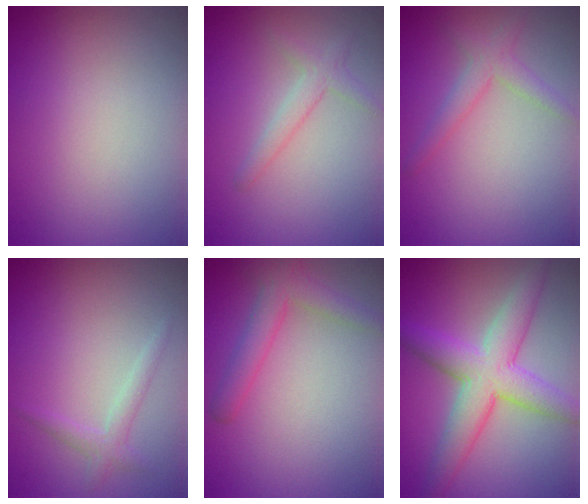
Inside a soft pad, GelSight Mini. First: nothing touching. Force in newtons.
{"total": 1.9, "press": 1.9, "slide": 0.1}
{"total": 2.2, "press": 2.2, "slide": 0.1}
{"total": 1.6, "press": 1.6, "slide": 0.1}
{"total": 2.7, "press": 2.7, "slide": 0.1}
{"total": 6.4, "press": 6.3, "slide": 0.0}